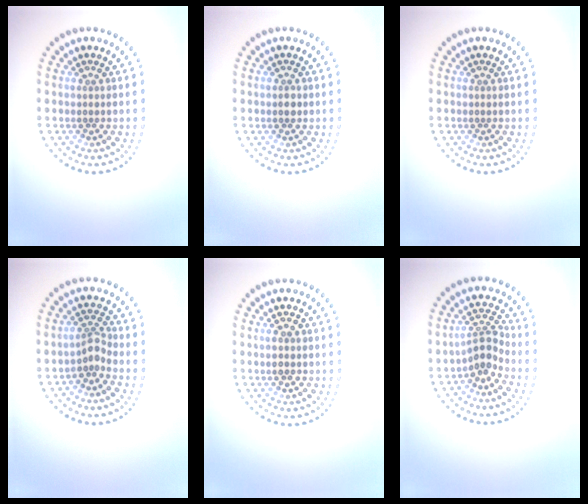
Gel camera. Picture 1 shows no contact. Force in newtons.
{"total": 1.1, "press": 1.1, "slide": 0.2}
{"total": 0.0}
{"total": 1.9, "press": 1.3, "slide": 1.4}
{"total": 1.0, "press": 0.9, "slide": 0.2}
{"total": 2.6, "press": 1.8, "slide": 1.9}